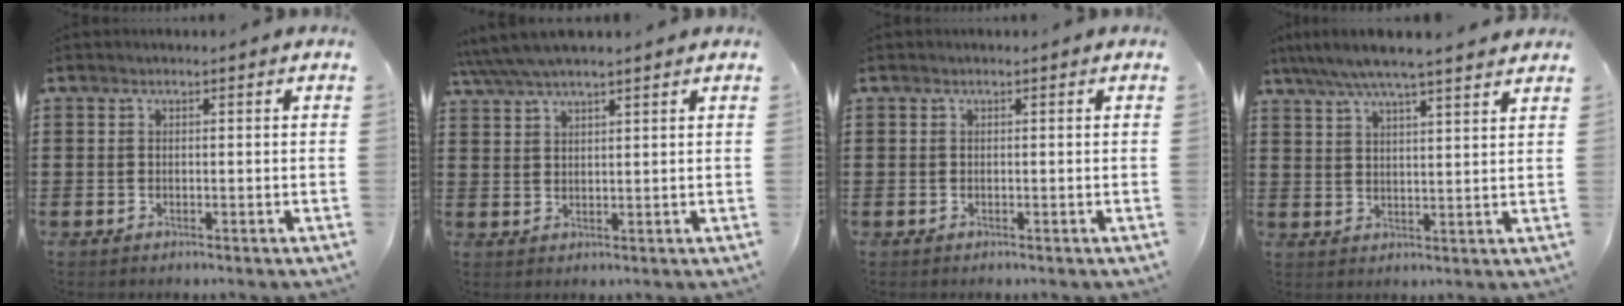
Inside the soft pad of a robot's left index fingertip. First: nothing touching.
{"total": 3.7, "force": [3.3, 0.4, 1.7], "torque": [-0.043, -0.002, 0.060]}
{"total": 0.0}
{"total": 5.7, "force": [4.9, 0.0, 2.9], "torque": [-0.071, -0.016, 0.085]}